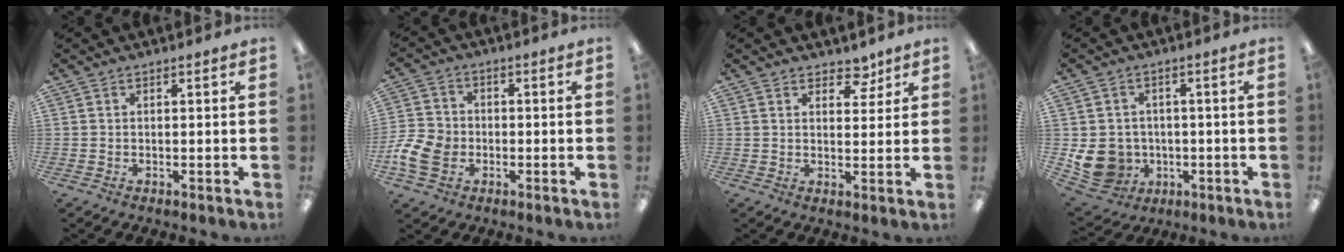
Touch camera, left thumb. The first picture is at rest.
{"total": 9.0, "force": [-2.7, 7.1, 4.8], "torque": [-0.118, 0.013, -0.049]}
{"total": 4.8, "force": [3.7, 2.6, 1.6], "torque": [0.000, -0.022, 0.061]}
{"total": 9.8, "force": [-2.2, 8.8, 3.8], "torque": [-0.102, 0.005, -0.033]}